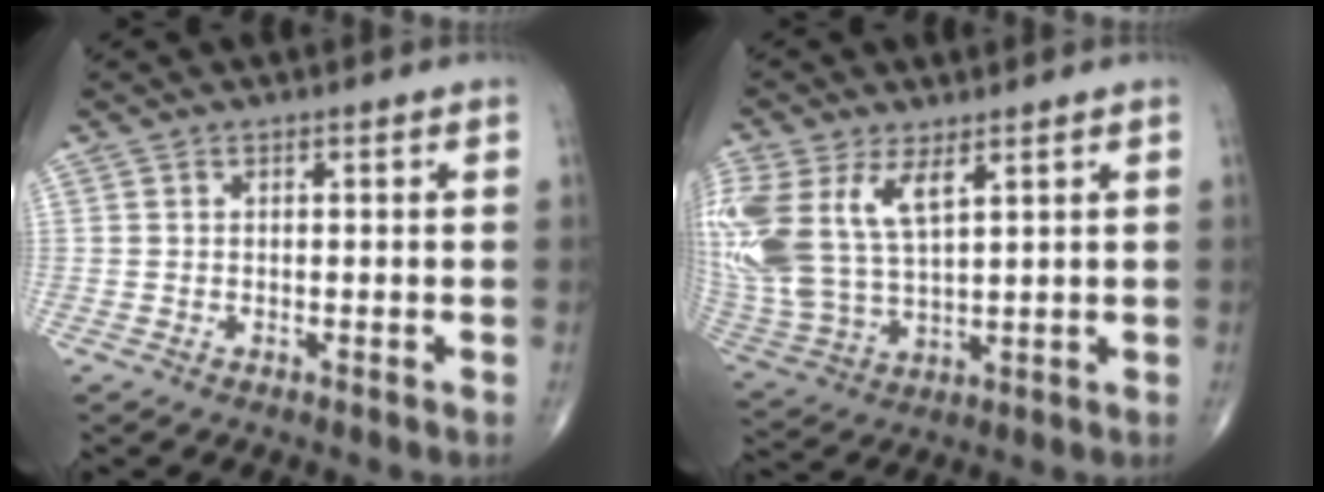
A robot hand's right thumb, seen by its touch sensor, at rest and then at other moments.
{"total": 17.7, "force": [6.7, 9.1, 13.6], "torque": [-0.318, -0.012, 0.141]}